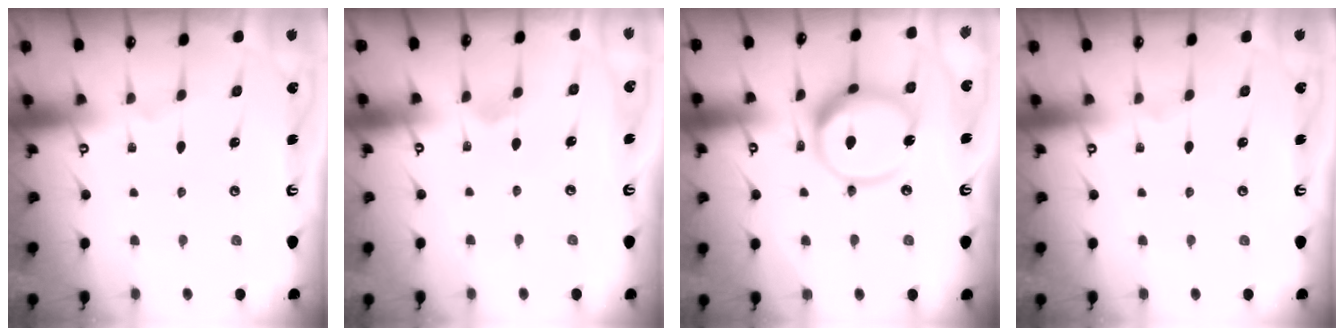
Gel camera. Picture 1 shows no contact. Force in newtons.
{"total": 5.7, "press": 5.7, "slide": 0.3}
{"total": 15.4, "press": 15.3, "slide": 1.9}
{"total": 0.0}